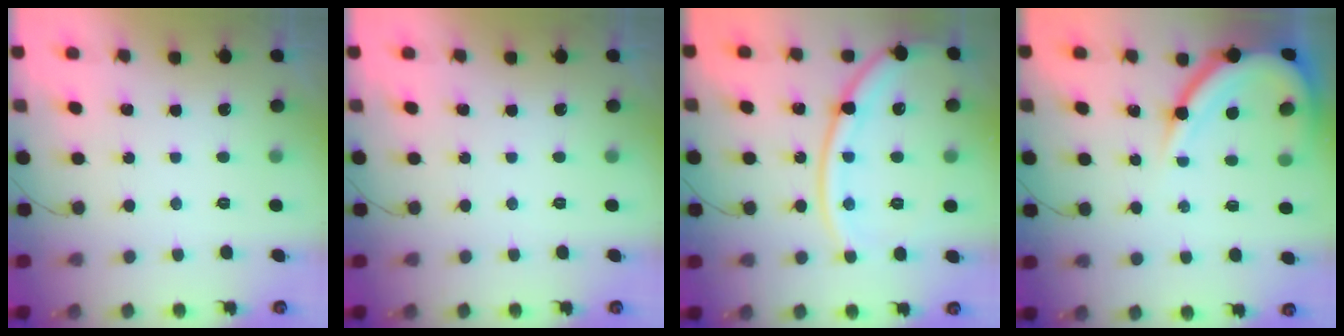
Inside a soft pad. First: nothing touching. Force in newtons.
{"total": 0.0}
{"total": 17.9, "press": 17.8, "slide": 1.7}
{"total": 11.5, "press": 11.4, "slide": 0.9}